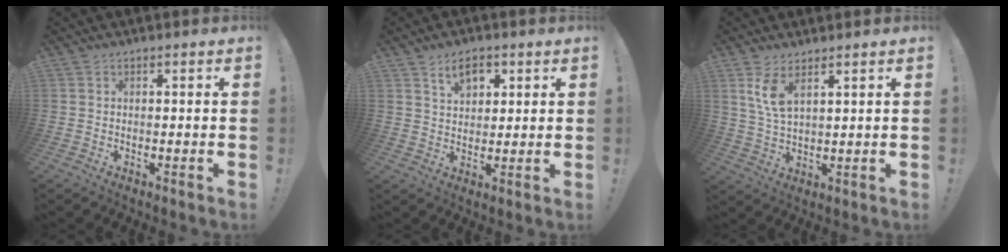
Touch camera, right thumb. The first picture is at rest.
{"total": 7.1, "force": [3.7, 4.7, 3.8], "torque": [-0.055, -0.005, 0.066]}
{"total": 6.7, "force": [4.0, 2.6, 4.7], "torque": [-0.091, -0.017, 0.074]}